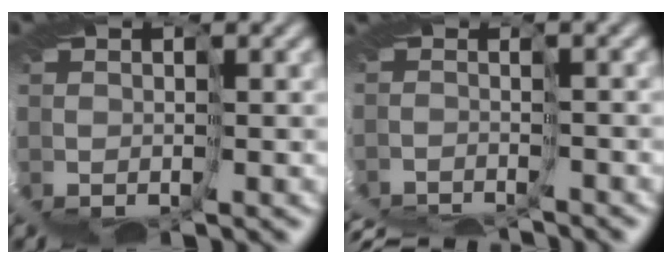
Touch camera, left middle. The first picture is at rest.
{"total": 7.2, "force": [-6.5, -2.1, -2.1], "torque": [0.027, -0.014, -0.074]}